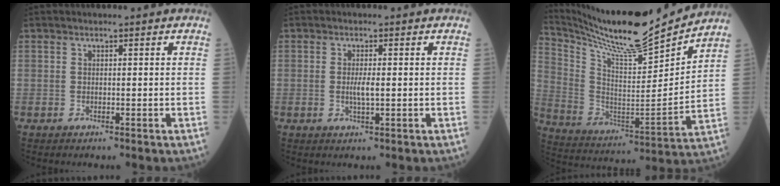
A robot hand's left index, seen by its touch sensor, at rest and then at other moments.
{"total": 2.2, "force": [-0.1, 0.2, 2.2], "torque": [-0.047, -0.003, 0.000]}
{"total": 20.1, "force": [18.4, 0.7, 8.1], "torque": [-0.171, -0.030, 0.310]}